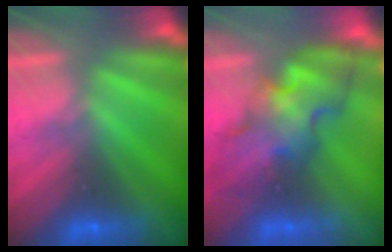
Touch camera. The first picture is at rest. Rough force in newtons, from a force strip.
{"total": 3.8}